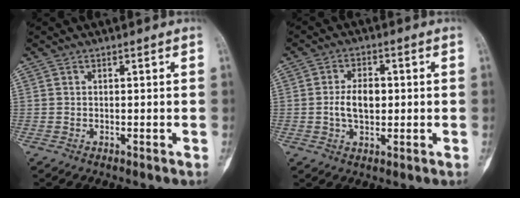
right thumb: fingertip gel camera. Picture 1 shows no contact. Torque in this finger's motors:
{"motor_torque": [0.90, 0.98, 0.86, 0.01, 0.06]}